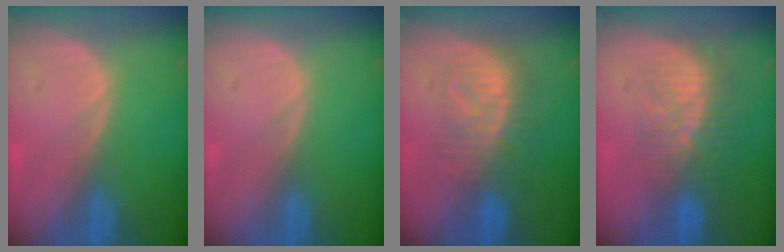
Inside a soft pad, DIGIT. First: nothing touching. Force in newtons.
{"total": 0.0}
{"total": 8.2, "press": 7.9, "slide": 2.1}
{"total": 8.5, "press": 7.6, "slide": 3.7}